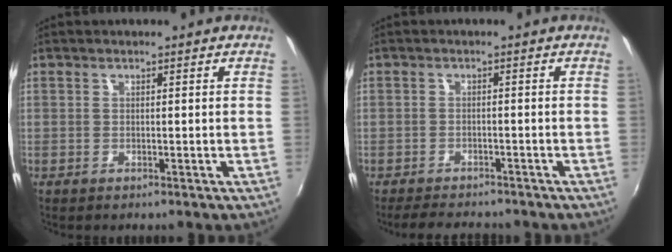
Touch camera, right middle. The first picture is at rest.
{"total": 5.5, "force": [-4.9, 2.0, 1.6], "torque": [-0.048, -0.002, -0.077]}